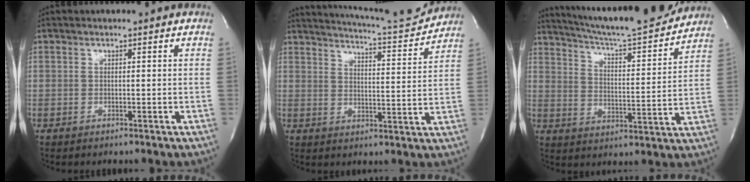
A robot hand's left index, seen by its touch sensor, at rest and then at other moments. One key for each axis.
{"total": 12.5, "fx": 12.1, "fy": -0.2, "fz": 3.3, "tx": -0.058, "ty": -0.030, "tz": 0.163}
{"total": 18.8, "fx": 17.2, "fy": 1.1, "fz": 7.4, "tx": -0.123, "ty": -0.022, "tz": 0.248}